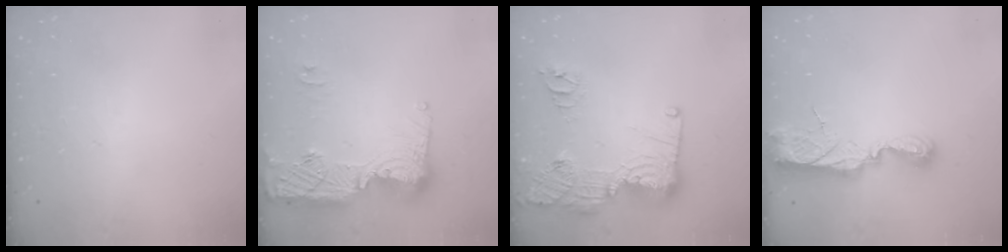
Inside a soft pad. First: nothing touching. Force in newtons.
{"total": 16.5, "press": 16.5, "slide": 1.1}
{"total": 18.4, "press": 18.3, "slide": 1.7}
{"total": 9.8, "press": 9.7, "slide": 0.9}